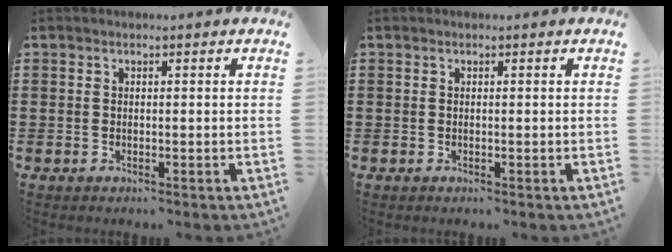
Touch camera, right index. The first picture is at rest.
{"total": 0.0}